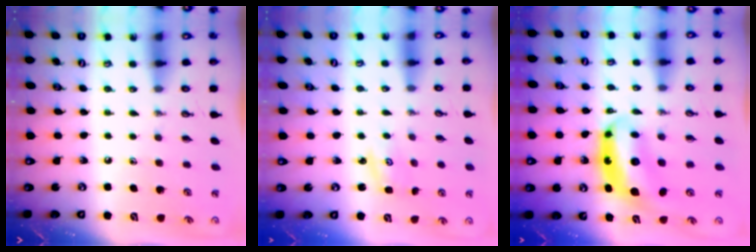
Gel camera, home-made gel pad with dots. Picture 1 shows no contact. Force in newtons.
{"total": 2.3, "press": 2.3, "slide": 0.3}
{"total": 8.4, "press": 8.3, "slide": 0.9}